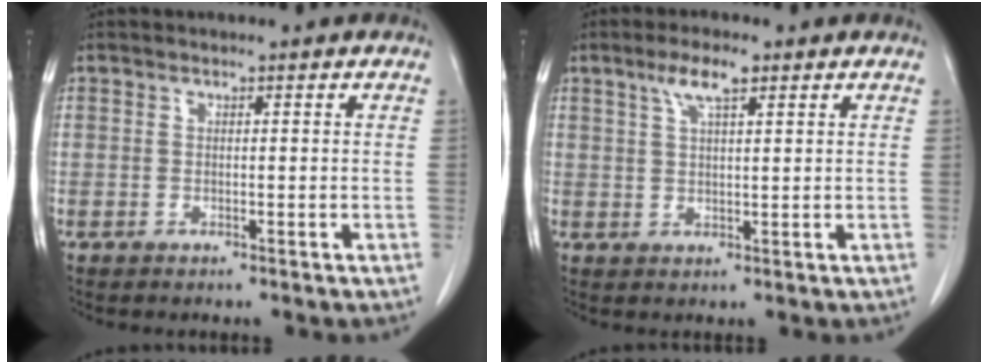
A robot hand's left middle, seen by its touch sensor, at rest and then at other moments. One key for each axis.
{"total": 4.4, "fx": 2.6, "fy": 0.8, "fz": 3.4, "tx": -0.070, "ty": 0.008, "tz": 0.050}